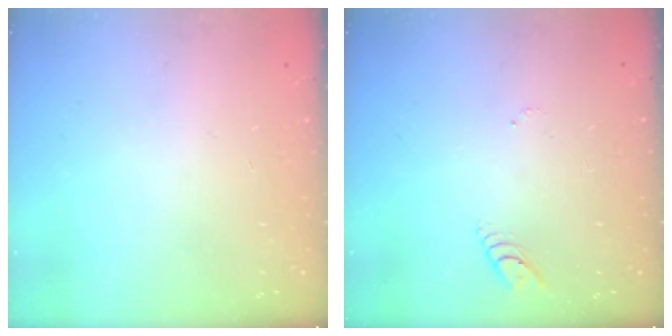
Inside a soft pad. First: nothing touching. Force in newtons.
{"total": 2.9, "press": 2.8, "slide": 0.4}